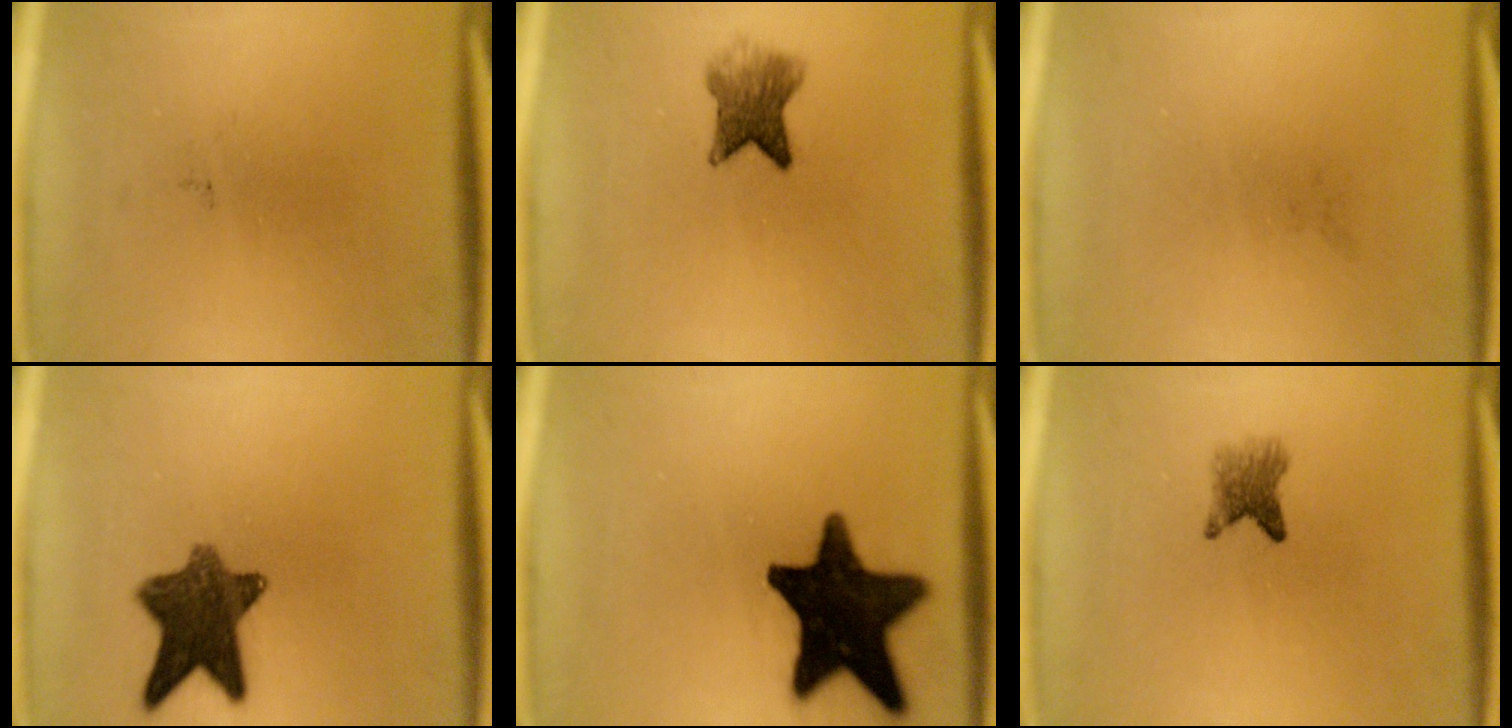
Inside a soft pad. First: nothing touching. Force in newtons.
{"total": 4.8}
{"total": 0.0}
{"total": 10.2}
{"total": 18.5}
{"total": 2.9}